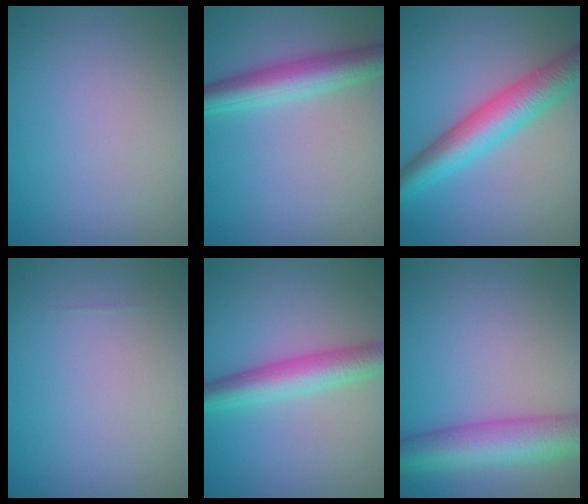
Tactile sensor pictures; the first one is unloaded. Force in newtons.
{"total": 4.6, "press": 4.6, "slide": 0.0}
{"total": 6.4, "press": 6.3, "slide": 0.1}
{"total": 0.0}
{"total": 5.0, "press": 5.0, "slide": 0.0}
{"total": 7.4, "press": 7.4, "slide": 0.3}